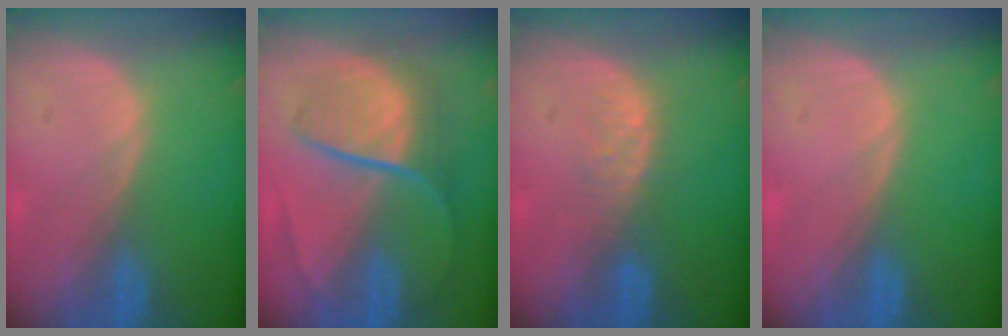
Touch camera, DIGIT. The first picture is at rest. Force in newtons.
{"total": 8.9, "press": 7.6, "slide": 4.5}
{"total": 2.8, "press": 2.8, "slide": 0.3}
{"total": 0.0}